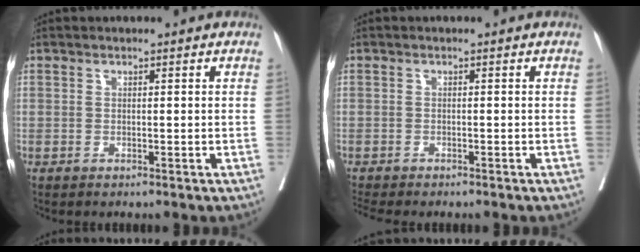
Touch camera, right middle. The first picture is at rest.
{"total": 5.0, "force": [-4.5, 0.5, 2.1], "torque": [-0.024, -0.007, -0.067]}